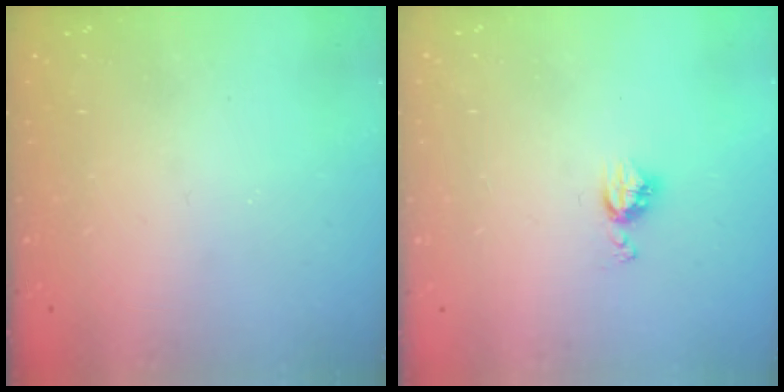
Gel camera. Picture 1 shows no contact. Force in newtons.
{"total": 5.0, "press": 4.9, "slide": 0.7}